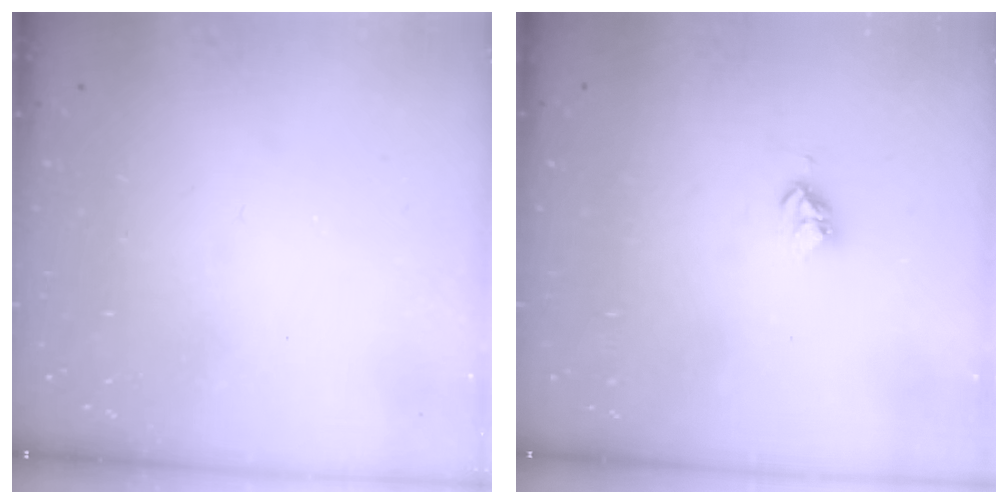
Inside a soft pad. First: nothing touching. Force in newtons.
{"total": 4.0, "press": 3.9, "slide": 0.4}